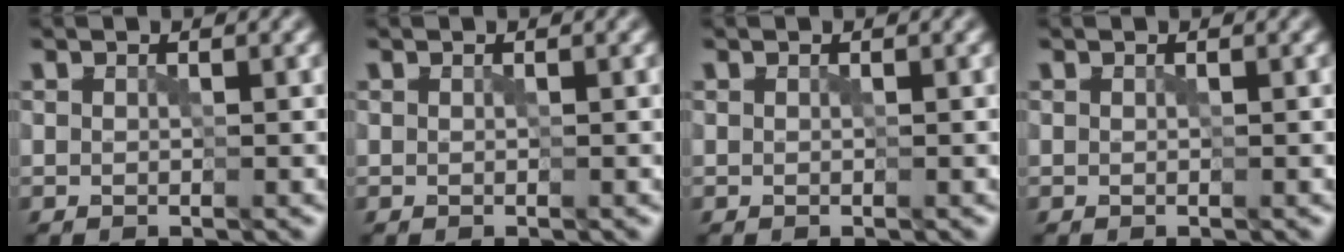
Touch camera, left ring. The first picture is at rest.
{"total": 0.0}
{"total": 0.0}
{"total": 0.0}